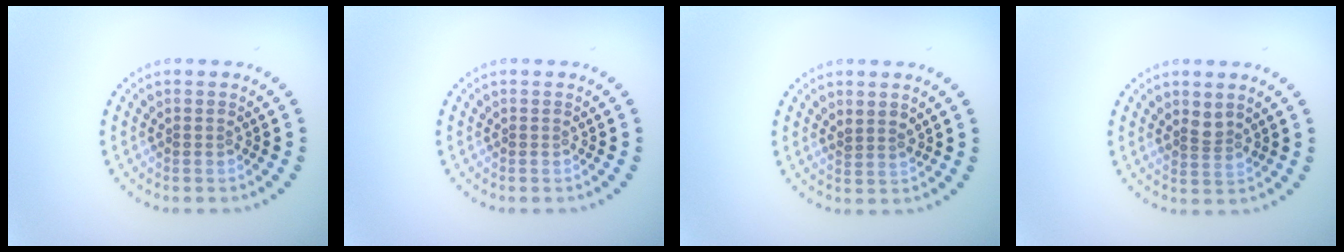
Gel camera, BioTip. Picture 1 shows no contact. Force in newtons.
{"total": 0.0}
{"total": 1.1, "press": 1.0, "slide": 0.6}
{"total": 1.5, "press": 1.2, "slide": 1.0}